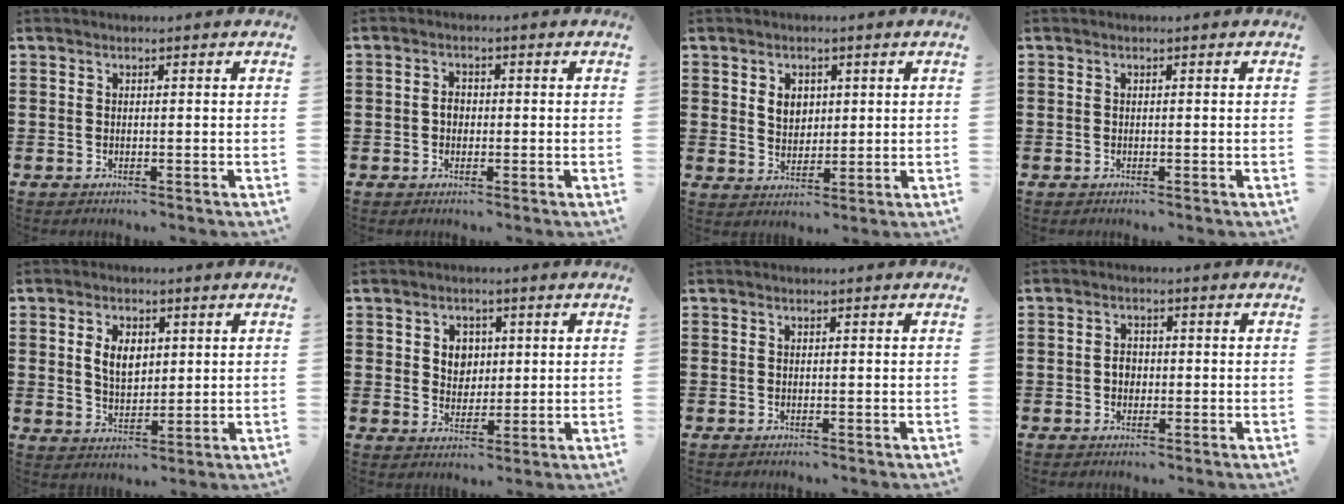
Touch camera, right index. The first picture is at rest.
{"total": 1.8, "force": [-0.3, 1.3, 1.3], "torque": [-0.025, 0.006, -0.007]}
{"total": 3.6, "force": [1.1, 2.8, 2.0], "torque": [-0.049, 0.011, 0.019]}
{"total": 0.0}
{"total": 4.9, "force": [1.1, 3.1, 3.6], "torque": [-0.073, 0.010, 0.016]}
{"total": 3.7, "force": [1.0, 3.2, 1.5], "torque": [-0.035, 0.009, 0.013]}
{"total": 0.0}
{"total": 2.0, "force": [-0.3, 1.6, 1.2], "torque": [-0.026, 0.005, -0.008]}